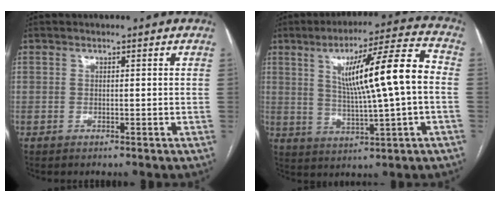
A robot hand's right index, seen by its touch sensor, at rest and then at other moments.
{"total": 14.5, "force": [1.5, 0.4, 14.4], "torque": [-0.231, 0.014, 0.026]}